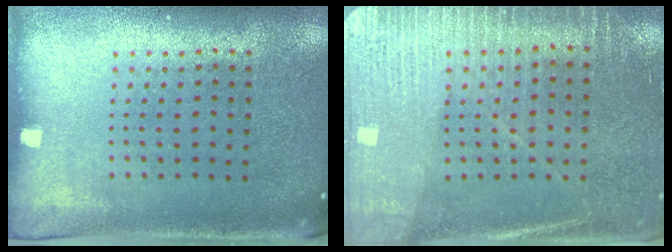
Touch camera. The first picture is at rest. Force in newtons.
{"total": 3.2, "press": 3.0, "slide": 1.0}